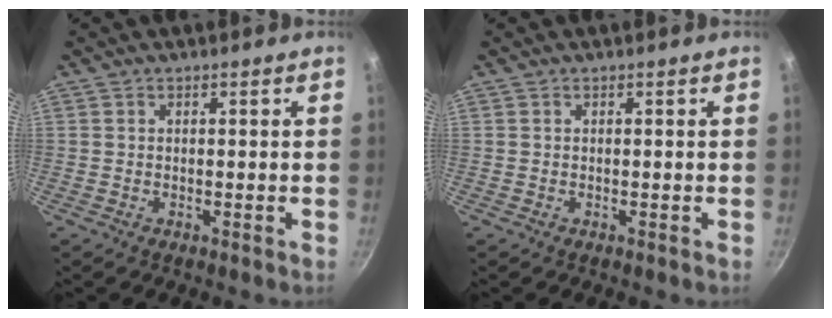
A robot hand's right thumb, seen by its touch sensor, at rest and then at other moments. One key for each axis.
{"total": 0.0}